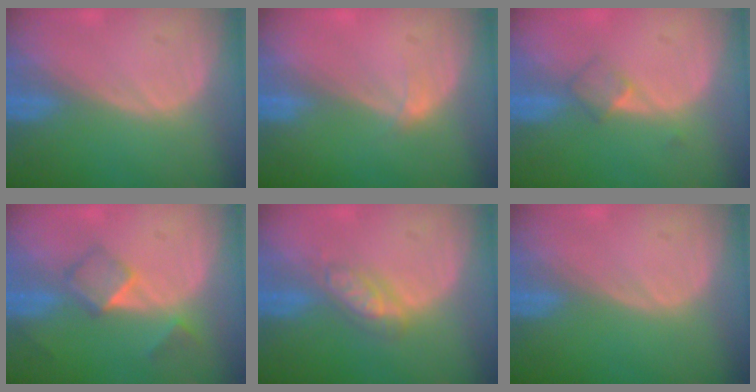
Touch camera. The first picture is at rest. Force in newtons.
{"total": 1.0, "press": 1.0, "slide": 0.1}
{"total": 2.7, "press": 2.4, "slide": 1.1}
{"total": 5.0, "press": 4.4, "slide": 2.4}
{"total": 4.6, "press": 4.2, "slide": 1.9}
{"total": 0.0}